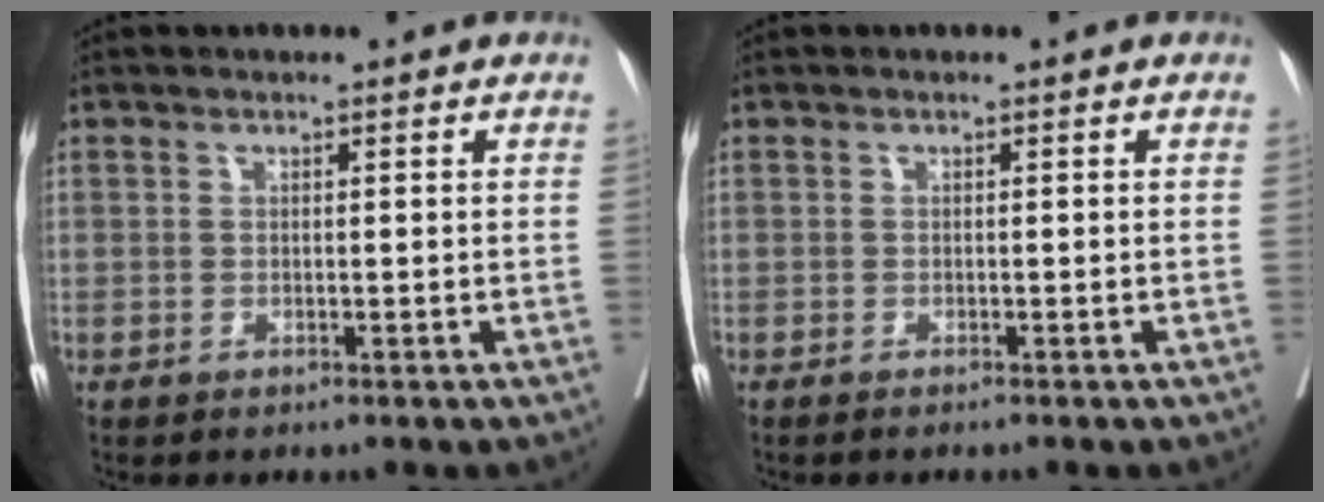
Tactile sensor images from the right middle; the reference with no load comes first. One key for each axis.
{"total": 1.5, "fx": -1.3, "fy": -0.1, "fz": 0.8, "tx": -0.008, "ty": 0.000, "tz": -0.016}